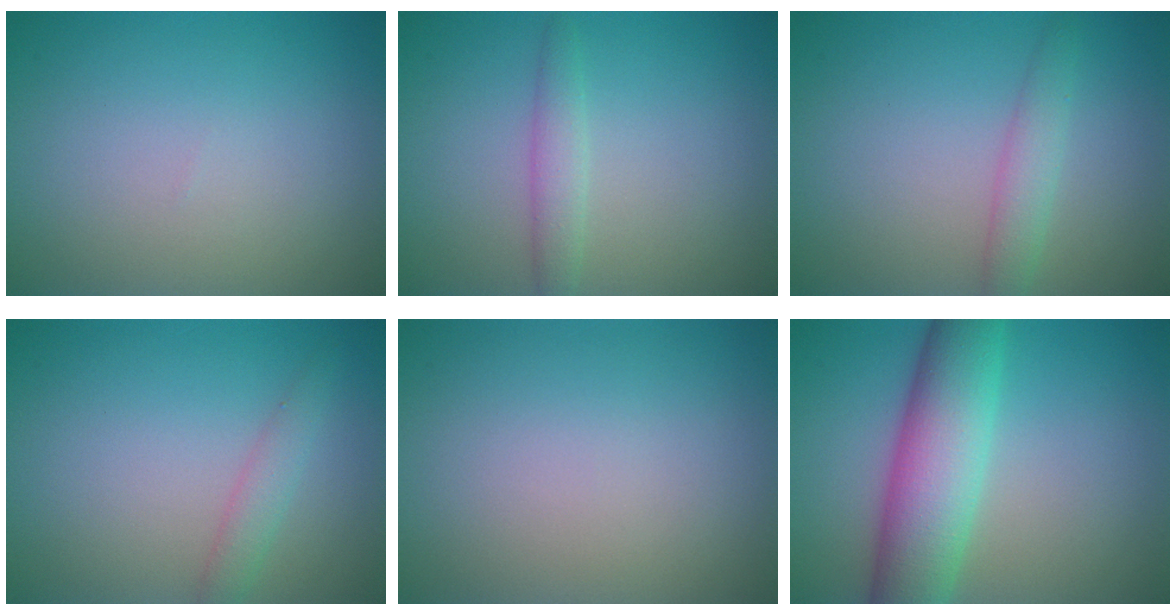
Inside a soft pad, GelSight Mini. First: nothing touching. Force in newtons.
{"total": 1.8, "press": 1.8, "slide": 0.1}
{"total": 2.2, "press": 2.2, "slide": 0.1}
{"total": 1.7, "press": 1.7, "slide": 0.1}
{"total": 0.0}
{"total": 8.3, "press": 8.3, "slide": 0.2}